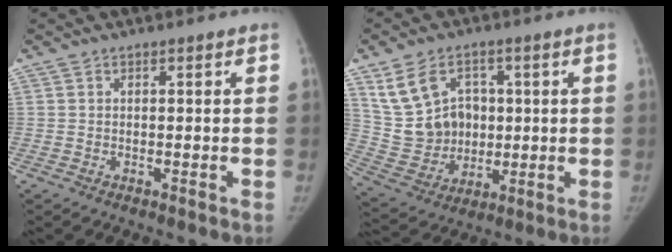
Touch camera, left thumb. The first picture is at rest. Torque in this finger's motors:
{"motor_torque": [0.19, 0.19, 0.15, -0.08, 0.13]}